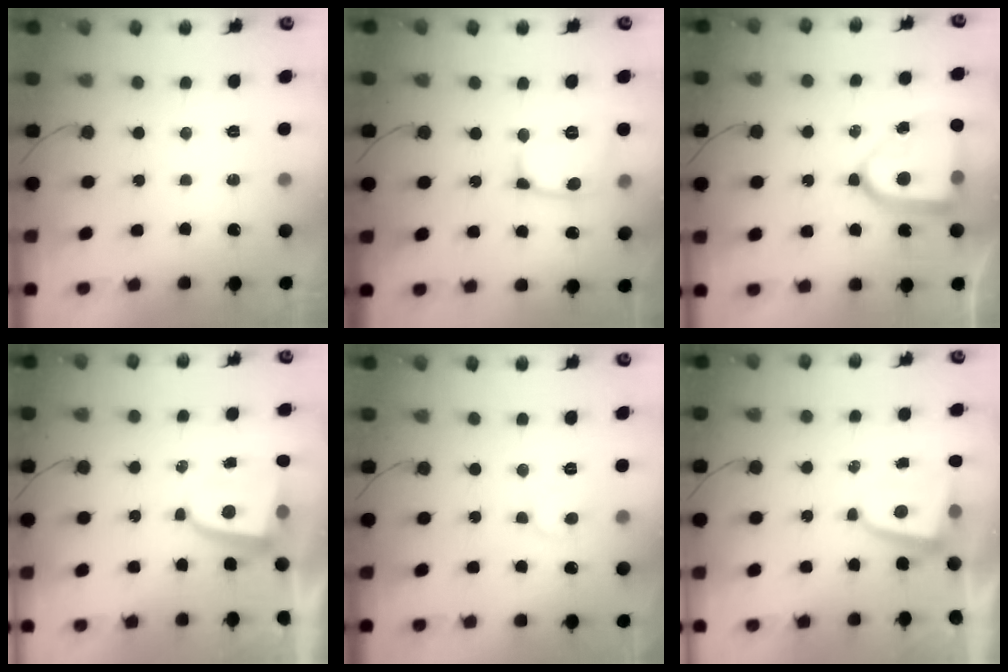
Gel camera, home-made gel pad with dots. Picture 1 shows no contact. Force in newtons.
{"total": 12.5, "press": 12.4, "slide": 1.2}
{"total": 15.3, "press": 15.2, "slide": 1.5}
{"total": 4.2, "press": 4.2, "slide": 0.5}
{"total": 6.9, "press": 6.9, "slide": 0.4}
{"total": 2.7, "press": 2.6, "slide": 0.4}